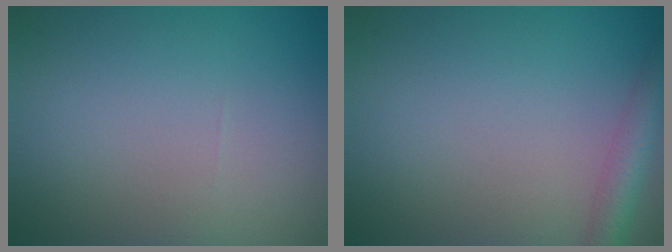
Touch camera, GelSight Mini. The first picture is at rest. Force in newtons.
{"total": 3.3, "press": 3.3, "slide": 0.1}